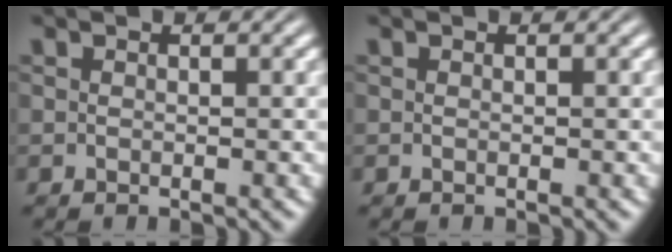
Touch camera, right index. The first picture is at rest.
{"total": 0.0}